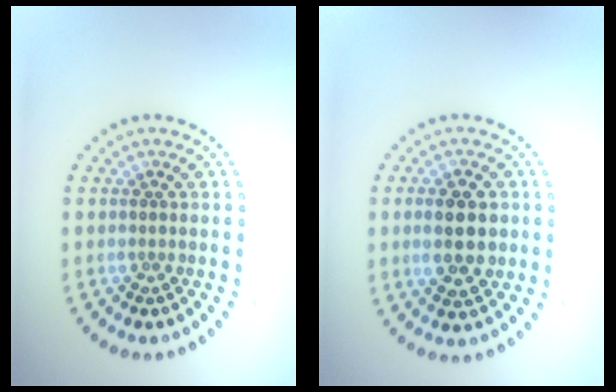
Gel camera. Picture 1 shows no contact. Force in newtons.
{"total": 4.7, "press": 4.7, "slide": 0.2}